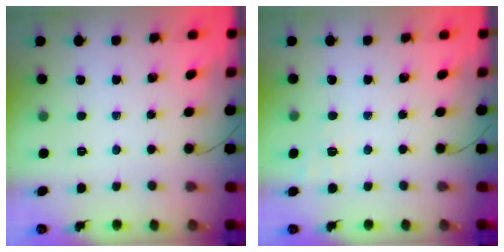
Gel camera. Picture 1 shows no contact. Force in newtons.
{"total": 7.4, "press": 7.1, "slide": 1.9}